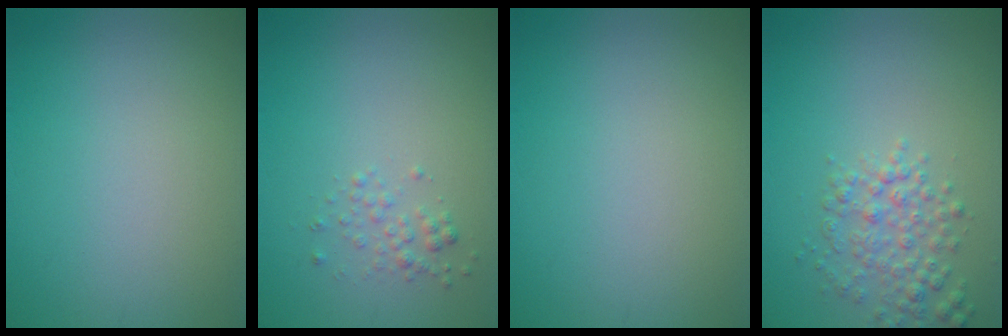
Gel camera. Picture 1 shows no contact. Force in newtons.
{"total": 1.2, "press": 1.2, "slide": 0.1}
{"total": 0.0}
{"total": 3.1, "press": 3.1, "slide": 0.2}